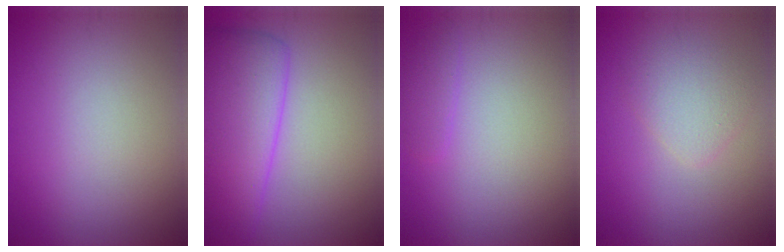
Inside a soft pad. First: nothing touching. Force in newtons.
{"total": 6.8, "press": 6.8, "slide": 0.3}
{"total": 1.2, "press": 1.2, "slide": 0.2}
{"total": 2.4, "press": 2.4, "slide": 0.2}